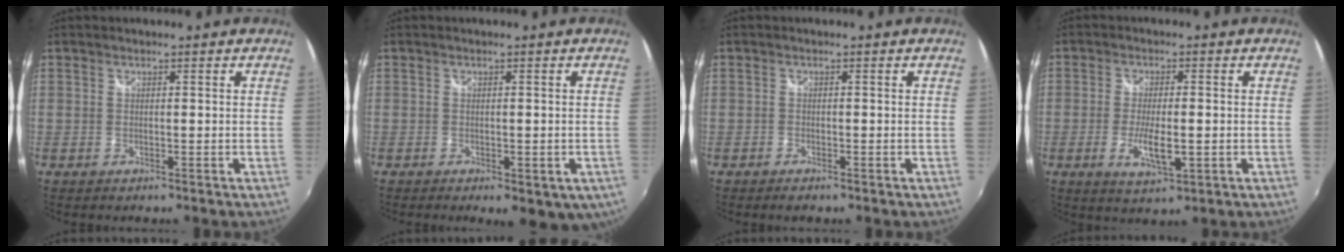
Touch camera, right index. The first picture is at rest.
{"total": 7.7, "force": [-4.1, 3.3, 5.7], "torque": [-0.086, -0.033, -0.048]}
{"total": 1.3, "force": [-1.1, 0.5, 0.6], "torque": [-0.016, -0.005, -0.021]}
{"total": 6.6, "force": [-1.8, 1.9, 6.0], "torque": [-0.116, -0.013, -0.030]}